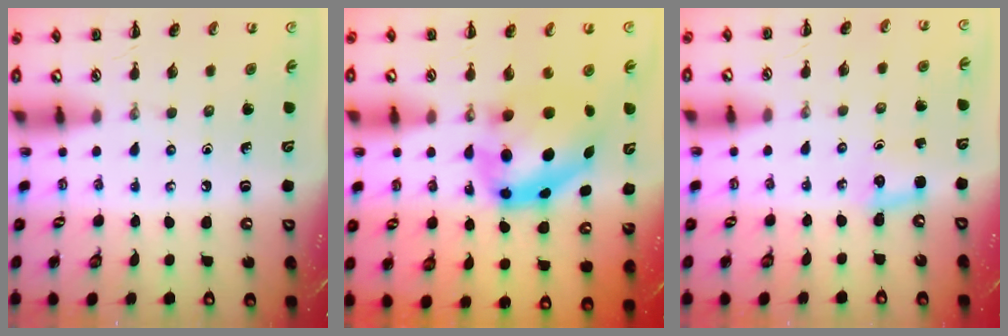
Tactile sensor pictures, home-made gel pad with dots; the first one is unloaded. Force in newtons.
{"total": 8.0, "press": 7.8, "slide": 2.0}
{"total": 2.8, "press": 2.6, "slide": 0.9}